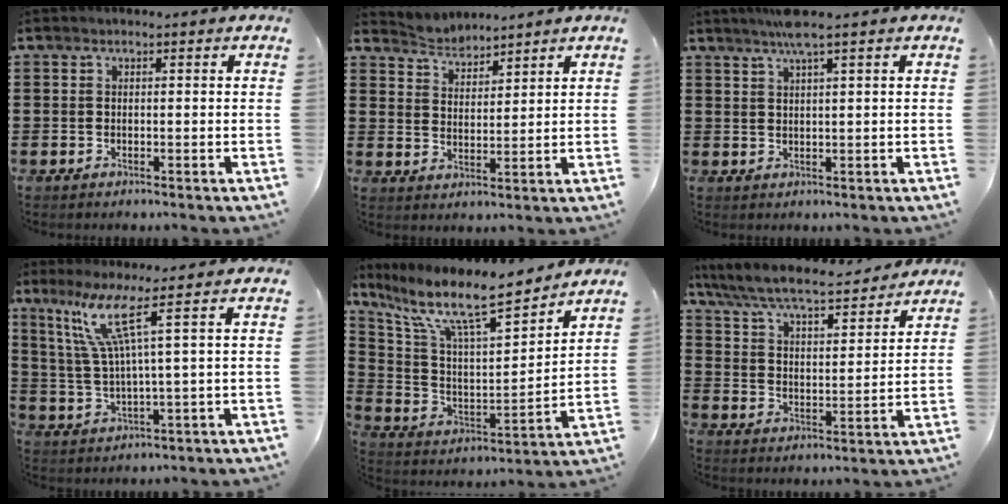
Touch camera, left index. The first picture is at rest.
{"total": 3.4, "force": [3.3, 0.5, -0.6], "torque": [-0.004, -0.013, 0.059]}
{"total": 3.4, "force": [2.4, -0.2, 2.5], "torque": [-0.054, 0.002, 0.042]}
{"total": 9.1, "force": [4.2, -0.3, 8.0], "torque": [-0.182, -0.013, 0.066]}
{"total": 12.5, "force": [9.6, 2.2, 7.6], "torque": [-0.177, -0.058, 0.160]}
{"total": 7.2, "force": [6.6, 0.5, 2.9], "torque": [-0.083, -0.041, 0.111]}